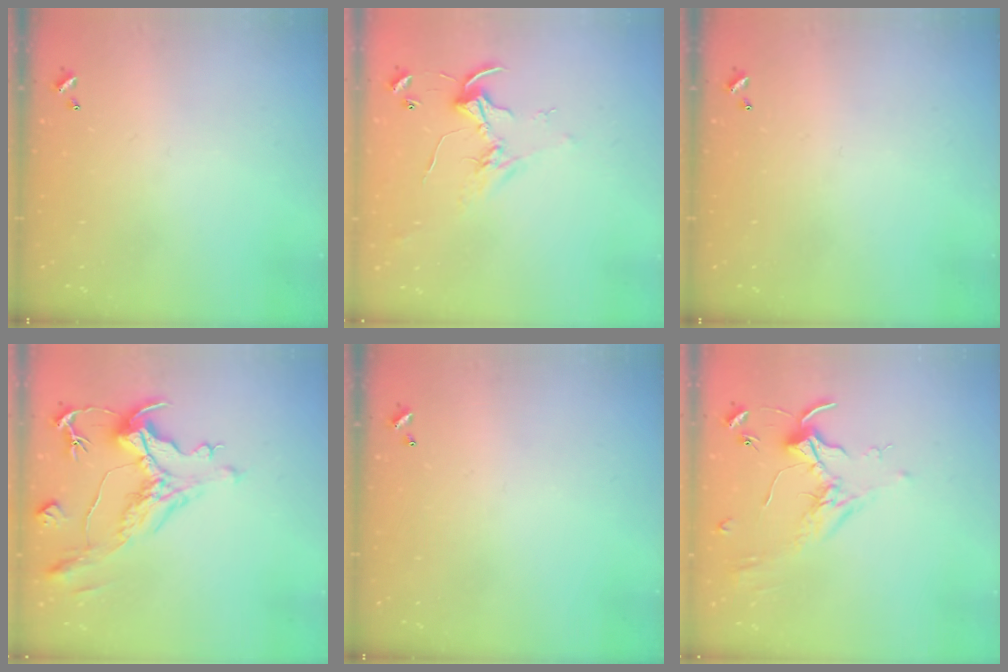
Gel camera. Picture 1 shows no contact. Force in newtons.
{"total": 2.5, "press": 2.5, "slide": 0.2}
{"total": 0.0}
{"total": 1.9, "press": 0.8, "slide": 1.7}
{"total": 0.0}
{"total": 1.6, "press": 1.6, "slide": 0.4}